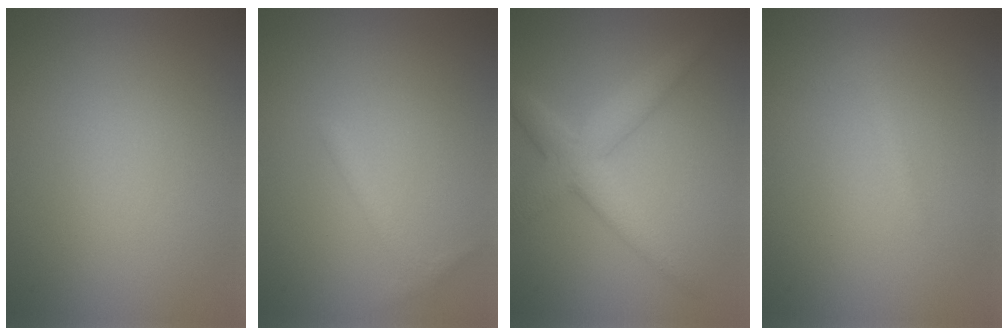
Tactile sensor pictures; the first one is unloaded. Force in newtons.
{"total": 1.1, "press": 1.1, "slide": 0.1}
{"total": 4.6, "press": 4.6, "slide": 0.1}
{"total": 1.0, "press": 1.0, "slide": 0.1}